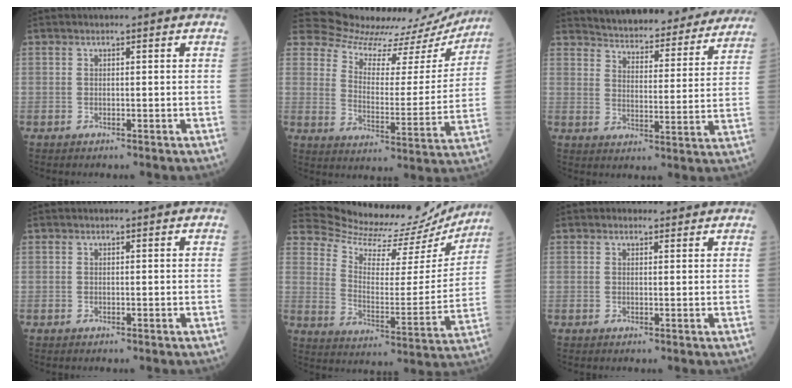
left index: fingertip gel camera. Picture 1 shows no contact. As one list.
[{"total": 20.6, "force": [20.0, 4.1, 2.8], "torque": [-0.036, -0.064, 0.248]}, {"total": 25.0, "force": [23.6, 5.1, 6.6], "torque": [-0.087, -0.045, 0.286]}, {"total": 0.0}, {"total": 19.2, "force": [18.7, 3.6, 2.7], "torque": [-0.050, -0.055, 0.248]}, {"total": 1.3, "force": [1.1, 0.7, -0.1], "torque": [0.000, 0.002, 0.011]}]